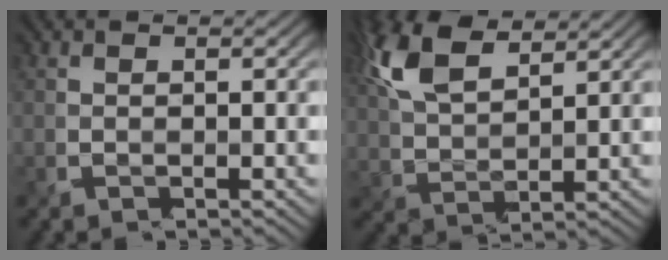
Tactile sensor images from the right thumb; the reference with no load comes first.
{"total": 9.1, "force": [5.4, 3.3, 6.5], "torque": [-0.184, 0.016, 0.125]}